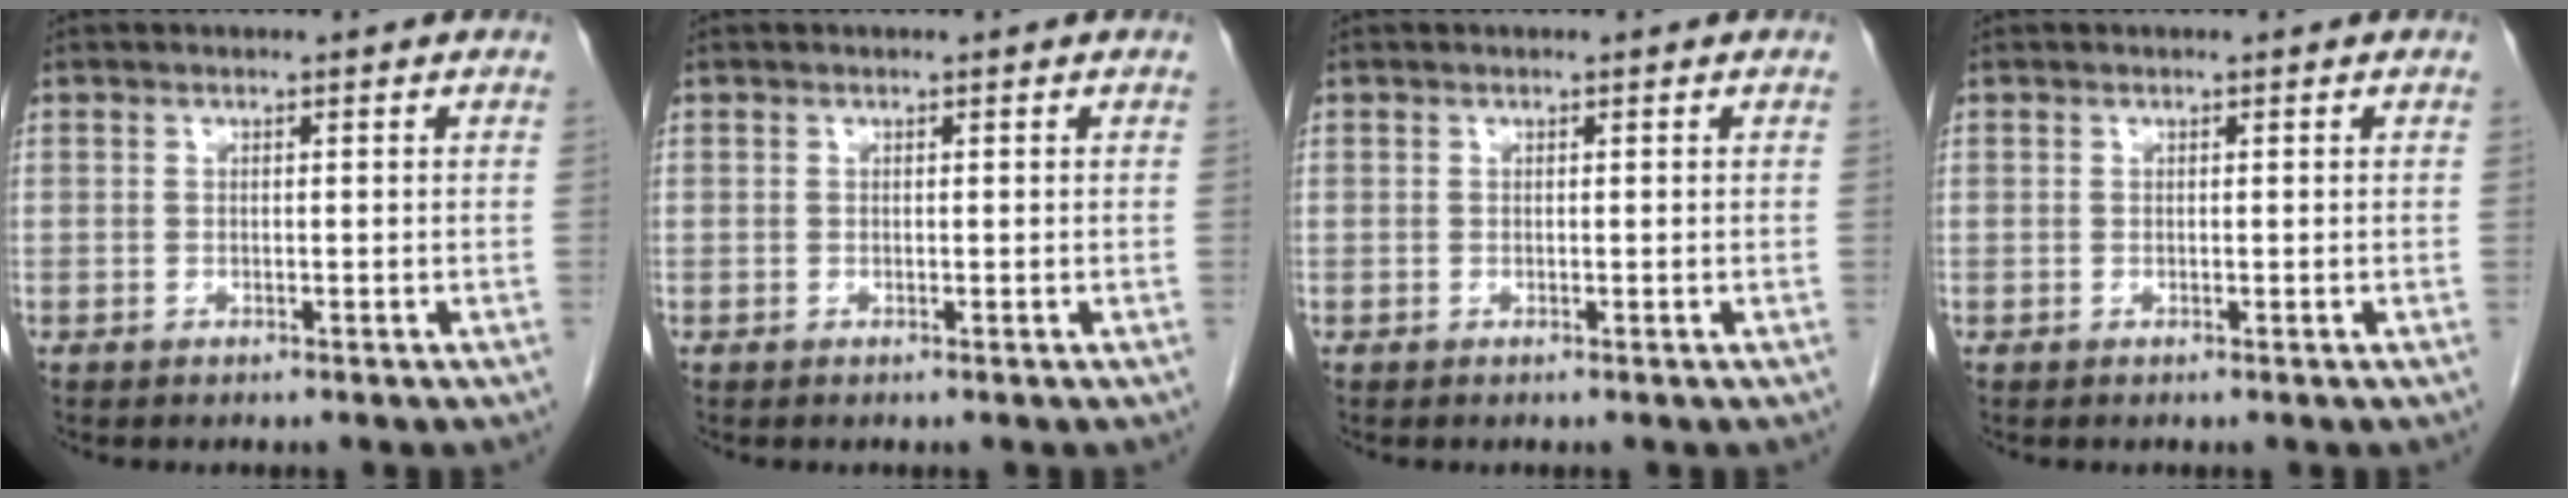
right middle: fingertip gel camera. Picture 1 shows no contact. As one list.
[{"total": 0.0}, {"total": 0.0}, {"total": 0.0}]